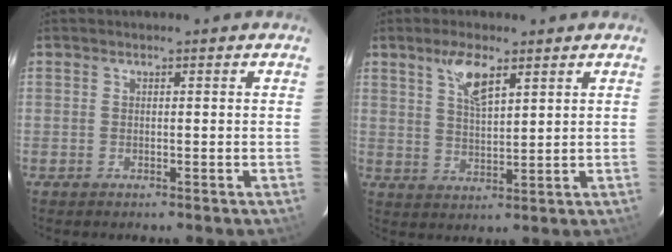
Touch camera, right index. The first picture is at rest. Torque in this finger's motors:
{"motor_torque": [0.25, 0.24, 0.15, 0.10]}